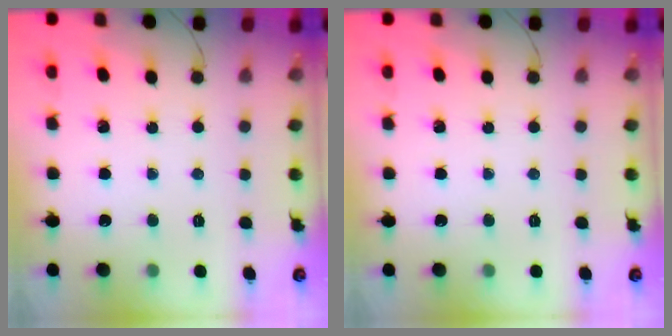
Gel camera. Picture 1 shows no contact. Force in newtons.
{"total": 0.0}